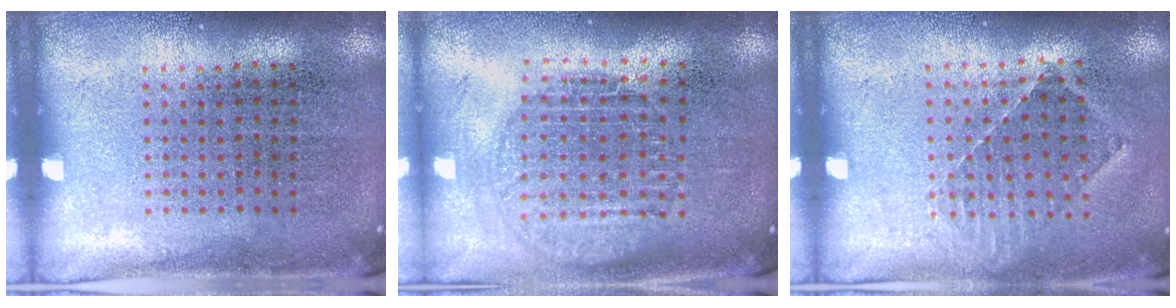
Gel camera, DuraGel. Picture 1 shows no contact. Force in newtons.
{"total": 1.7, "press": 1.5, "slide": 0.9}
{"total": 1.0, "press": 0.9, "slide": 0.2}